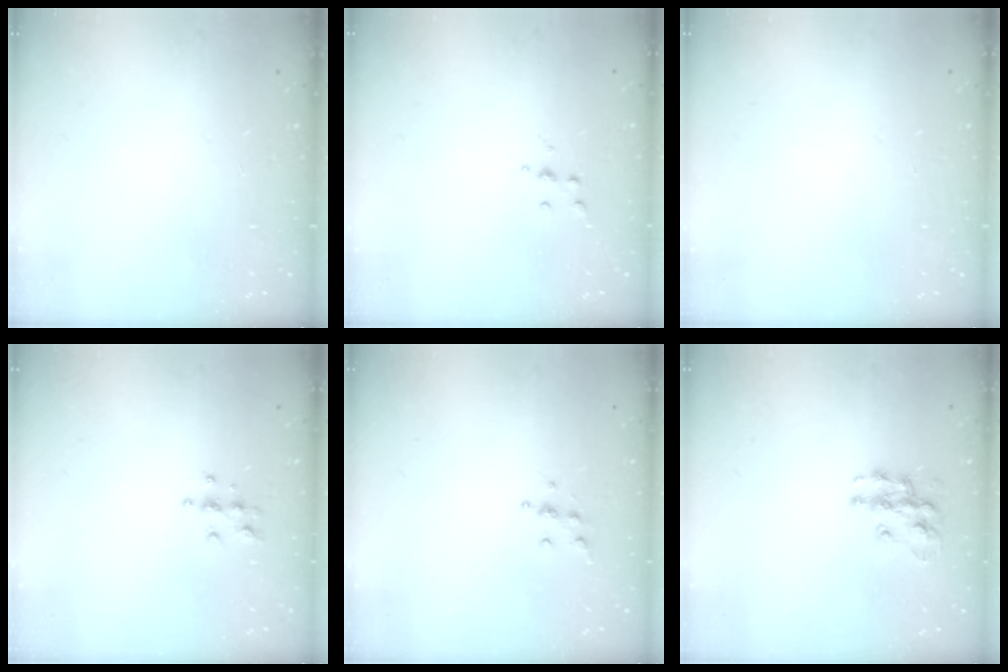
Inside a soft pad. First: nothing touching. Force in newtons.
{"total": 3.5, "press": 3.5, "slide": 0.3}
{"total": 0.0}
{"total": 3.9, "press": 3.9, "slide": 0.3}
{"total": 5.2, "press": 5.2, "slide": 0.6}
{"total": 10.4, "press": 10.4, "slide": 0.5}